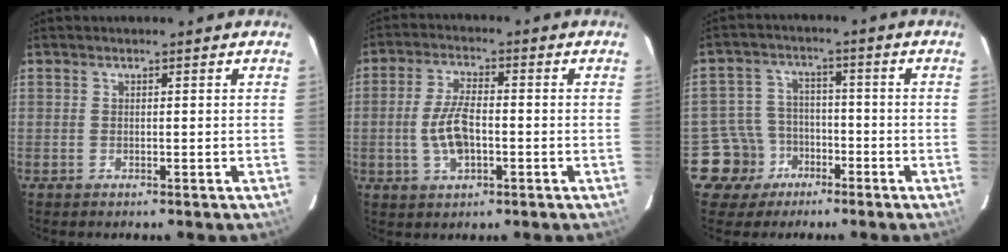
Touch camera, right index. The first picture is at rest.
{"total": 7.8, "force": [-1.4, 3.5, 6.8], "torque": [-0.140, 0.003, -0.024]}
{"total": 8.0, "force": [-4.2, 6.8, -0.1], "torque": [-0.024, 0.029, -0.065]}